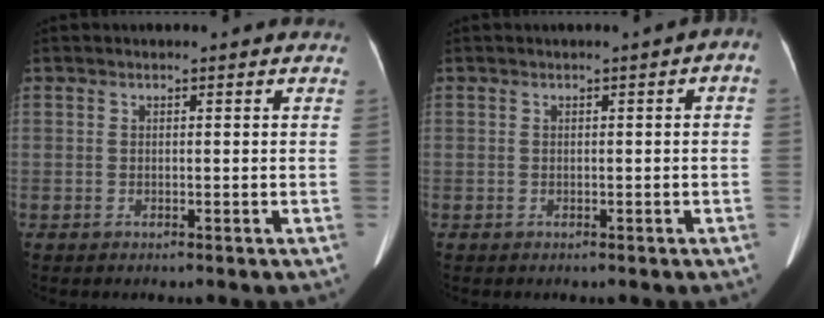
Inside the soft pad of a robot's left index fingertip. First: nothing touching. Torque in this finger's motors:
{"motor_torque": [0.32, -0.30, 0.08, 0.09]}